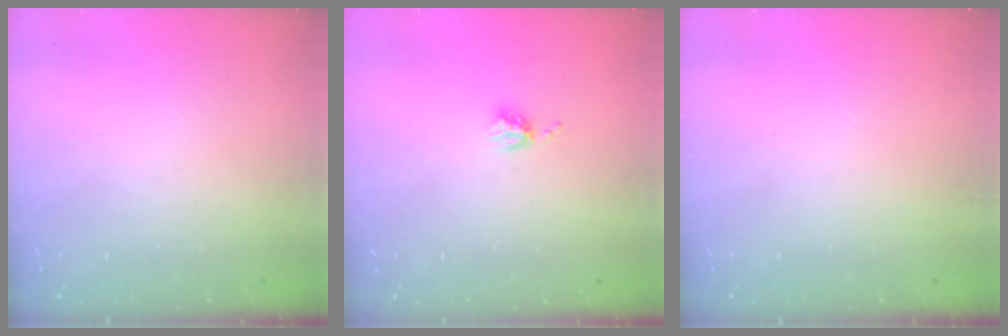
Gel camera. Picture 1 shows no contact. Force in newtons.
{"total": 3.8, "press": 3.8, "slide": 0.6}
{"total": 0.0}